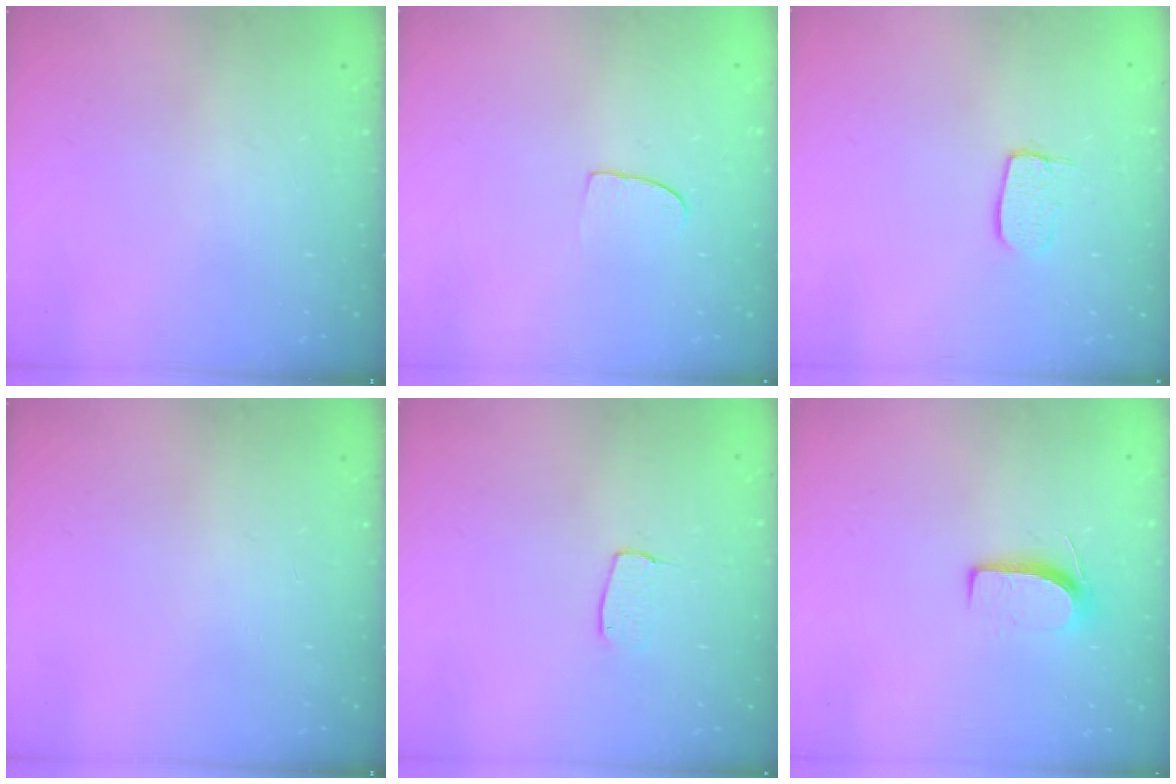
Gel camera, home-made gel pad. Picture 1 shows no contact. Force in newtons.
{"total": 4.8, "press": 4.8, "slide": 0.4}
{"total": 7.0, "press": 7.0, "slide": 0.5}
{"total": 0.0}
{"total": 4.7, "press": 4.7, "slide": 0.3}
{"total": 7.0, "press": 7.0, "slide": 0.6}